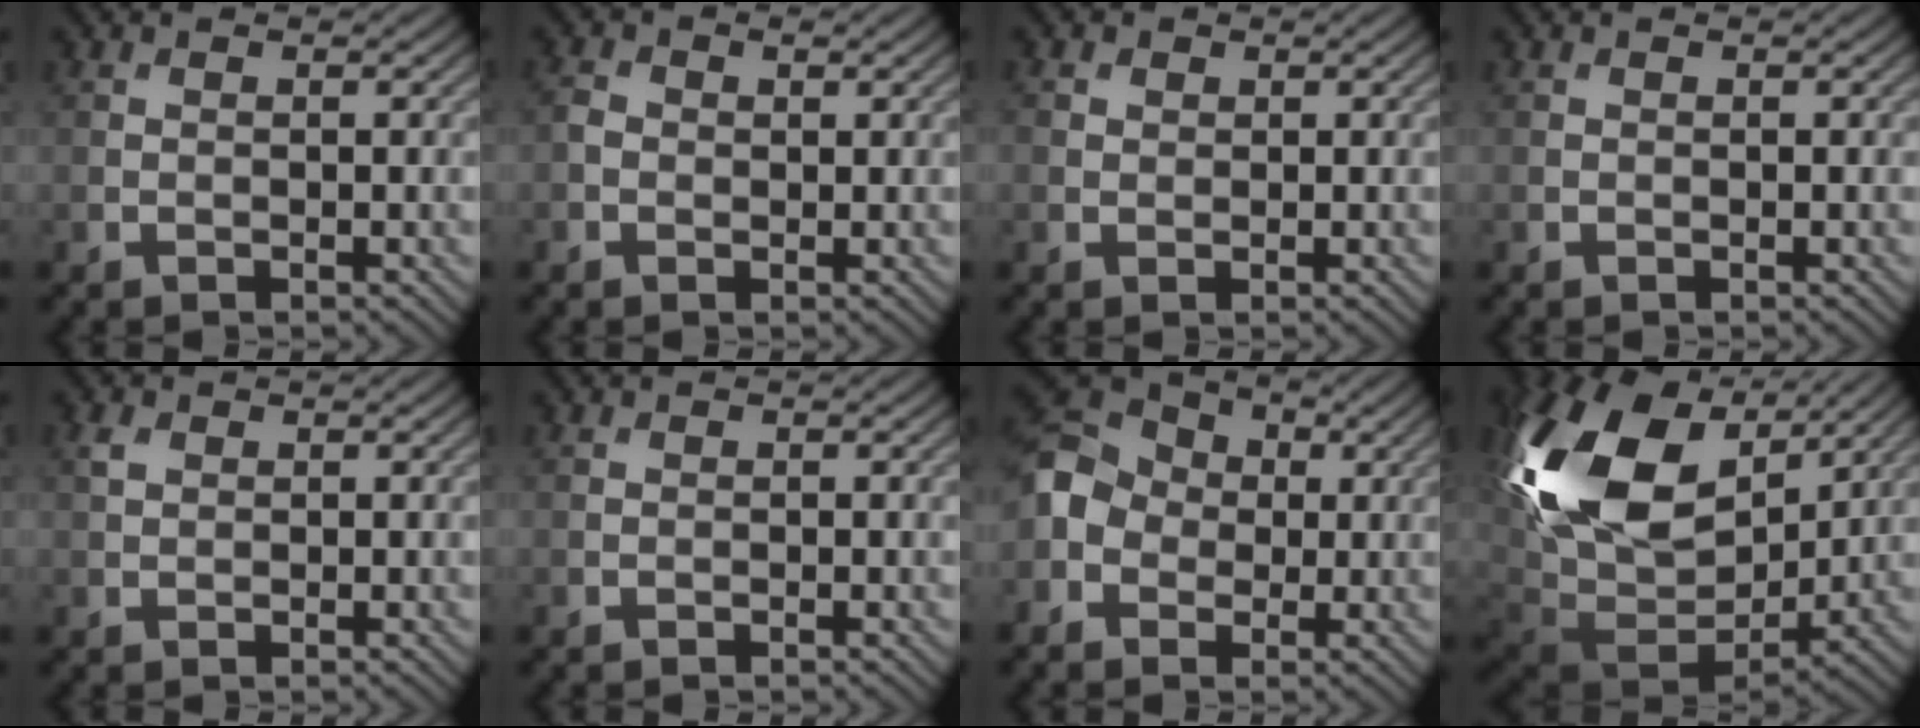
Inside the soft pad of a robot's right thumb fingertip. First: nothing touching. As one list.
[{"total": 1.5, "force": [0.1, 1.1, 0.9], "torque": [-0.021, 0.000, -0.003]}, {"total": 1.3, "force": [0.4, 1.2, 0.5], "torque": [-0.011, 0.000, 0.005]}, {"total": 0.0}, {"total": 1.2, "force": [0.5, 0.9, 0.6], "torque": [-0.014, 0.002, 0.010]}, {"total": 0.0}, {"total": 7.2, "force": [-0.8, 6.1, 3.8], "torque": [-0.106, 0.007, -0.036]}, {"total": 21.4, "force": [7.0, 14.2, 14.5], "torque": [-0.338, 0.019, 0.148]}]